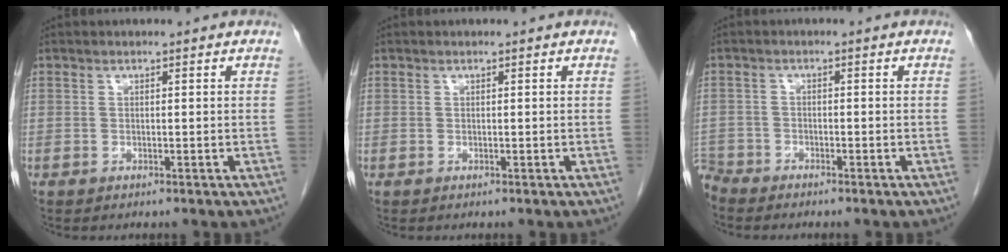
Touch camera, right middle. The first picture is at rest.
{"total": 0.0}
{"total": 3.3, "force": [-3.3, 0.7, -0.2], "torque": [0.005, -0.008, -0.064]}